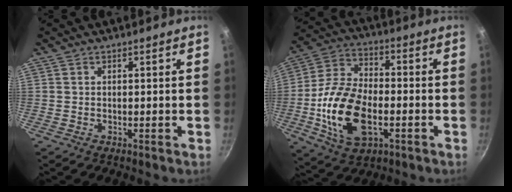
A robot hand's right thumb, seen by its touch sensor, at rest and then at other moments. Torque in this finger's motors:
{"motor_torque": [-0.01, 1.07, 1.42, 0.02, 0.14]}